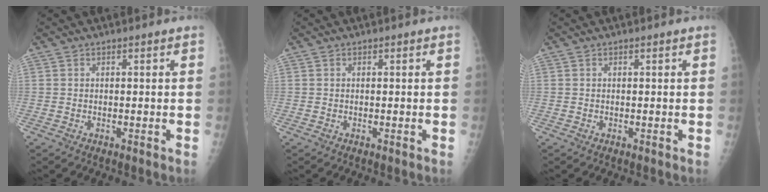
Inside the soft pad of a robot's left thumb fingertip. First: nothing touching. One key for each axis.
{"total": 0.0}
{"total": 0.0}